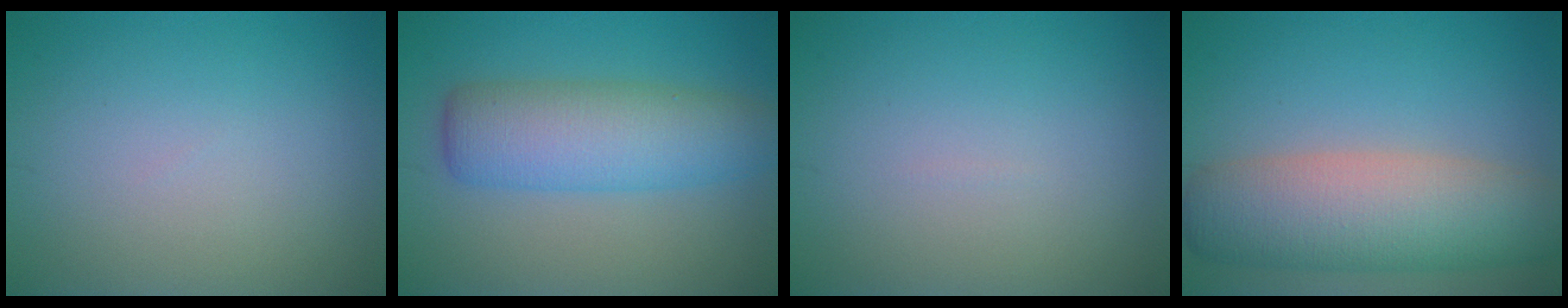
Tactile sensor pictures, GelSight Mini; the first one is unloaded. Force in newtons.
{"total": 6.7, "press": 6.7, "slide": 0.2}
{"total": 0.0}
{"total": 8.7, "press": 8.7, "slide": 0.9}